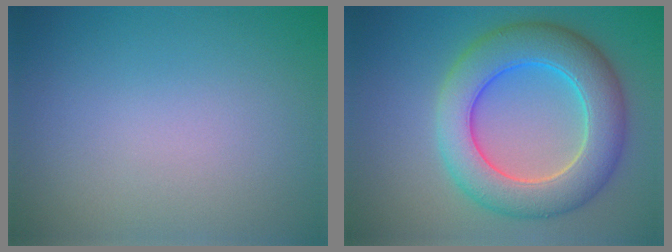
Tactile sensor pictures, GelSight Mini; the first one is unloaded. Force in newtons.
{"total": 8.3, "press": 8.3, "slide": 0.2}